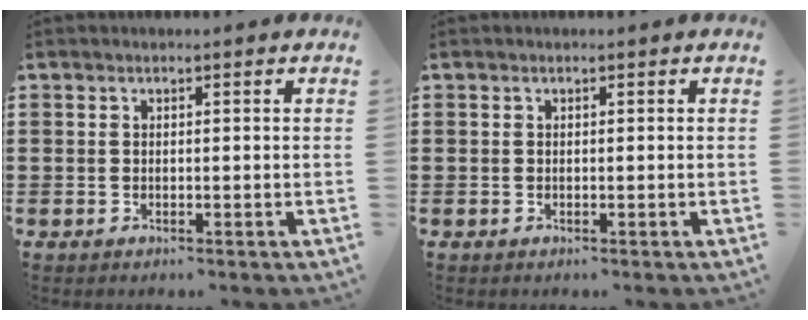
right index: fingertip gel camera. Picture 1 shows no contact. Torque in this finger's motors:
{"motor_torque": [0.00, 0.00, 0.00, 0.00]}